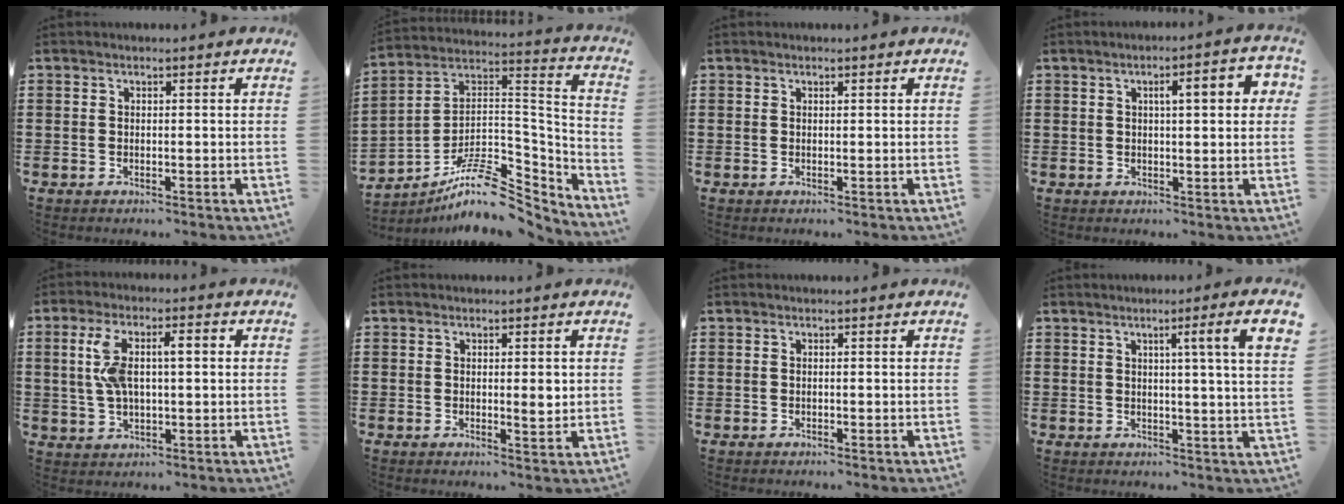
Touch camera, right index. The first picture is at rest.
{"total": 10.7, "force": [-8.0, 3.8, 6.1], "torque": [-0.115, 0.013, -0.153]}
{"total": 0.0}
{"total": 4.7, "force": [1.1, 1.0, 4.4], "torque": [-0.069, 0.002, 0.011]}
{"total": 7.8, "force": [1.4, 3.0, 7.1], "torque": [-0.153, 0.008, 0.016]}
{"total": 2.8, "force": [0.2, 0.6, 2.8], "torque": [-0.044, -0.003, -0.001]}
{"total": 0.0}
{"total": 6.1, "force": [2.3, -0.8, 5.5], "torque": [-0.093, -0.010, 0.031]}